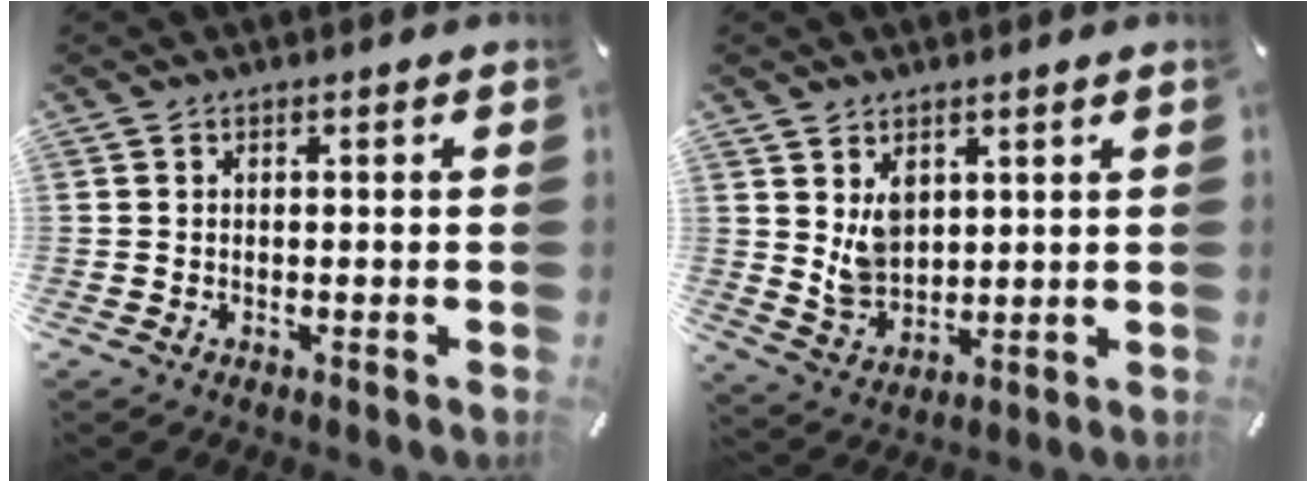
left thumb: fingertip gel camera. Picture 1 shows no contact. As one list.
[{"total": 6.7, "force": [3.0, 5.3, 2.6], "torque": [-0.056, -0.010, 0.057]}]